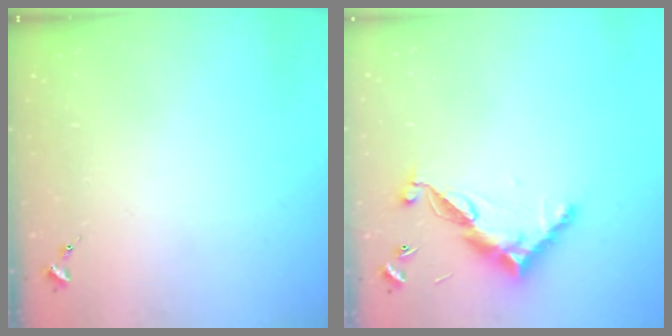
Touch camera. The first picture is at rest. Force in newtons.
{"total": 12.2, "press": 12.1, "slide": 0.3}